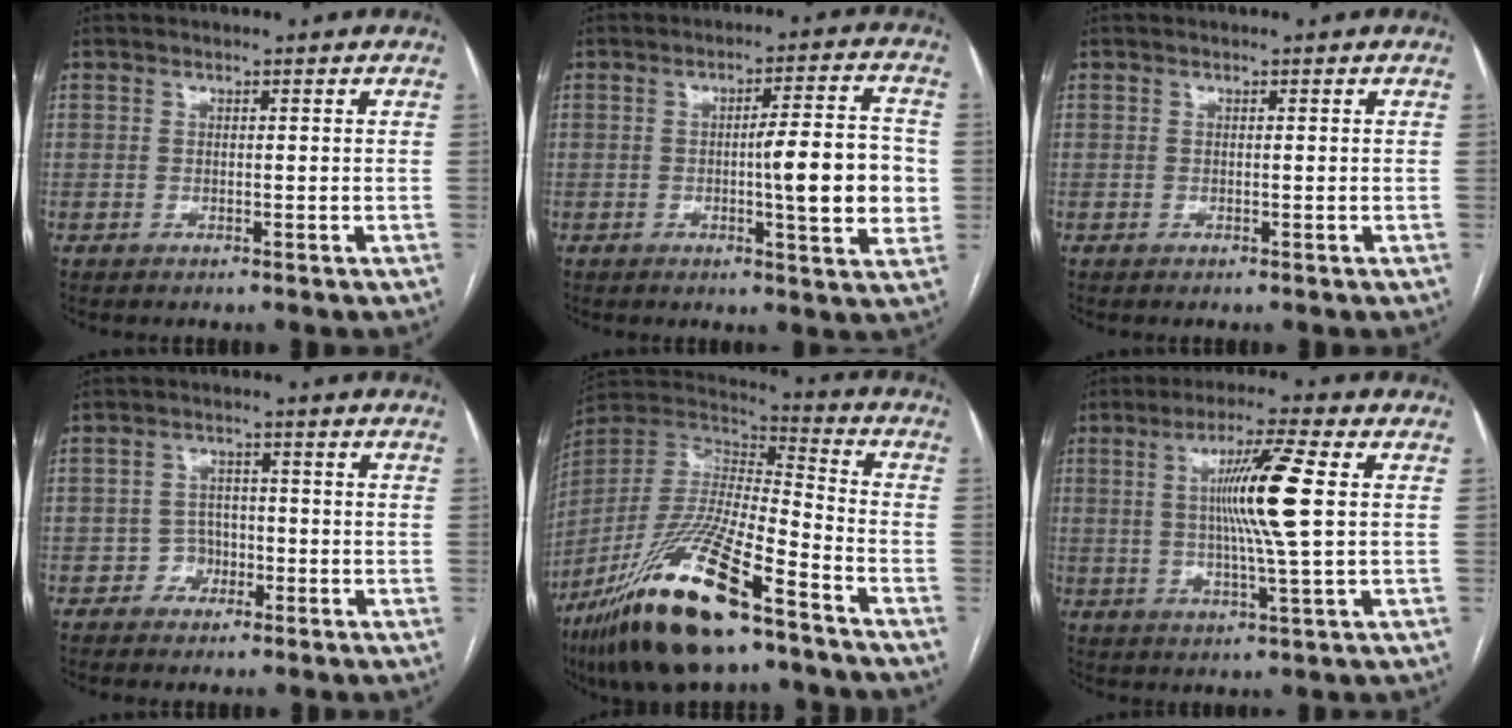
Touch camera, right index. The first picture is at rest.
{"total": 10.7, "force": [-0.9, 1.4, 10.6], "torque": [-0.139, 0.012, -0.013]}
{"total": 0.0}
{"total": 2.9, "force": [-1.4, 2.5, 0.4], "torque": [0.001, 0.013, -0.025]}
{"total": 23.4, "force": [-15.1, 4.6, 17.3], "torque": [-0.359, -0.041, -0.276]}
{"total": 10.3, "force": [1.5, -0.9, 10.2], "torque": [-0.184, -0.001, 0.027]}